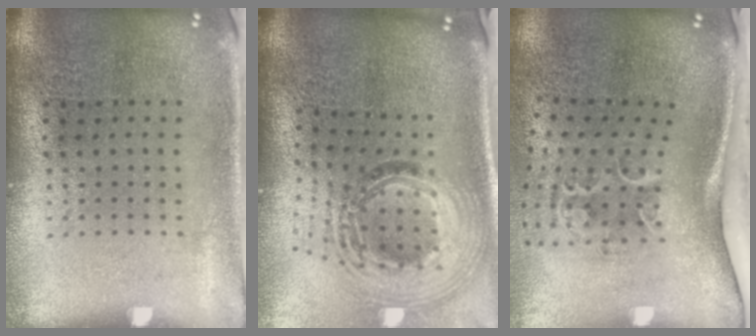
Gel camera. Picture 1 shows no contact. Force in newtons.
{"total": 2.1, "press": 1.6, "slide": 1.3}
{"total": 2.2, "press": 1.4, "slide": 1.8}